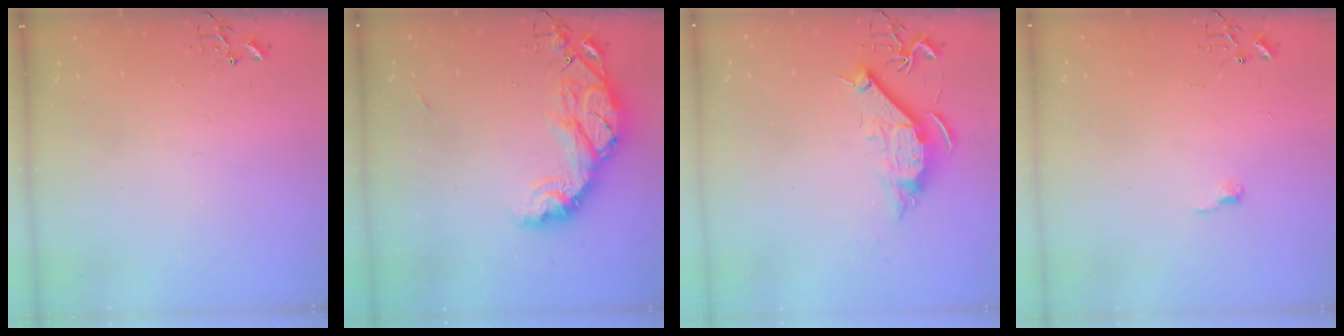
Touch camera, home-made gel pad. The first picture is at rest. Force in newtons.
{"total": 15.7, "press": 15.7, "slide": 1.4}
{"total": 10.1, "press": 10.0, "slide": 0.8}
{"total": 4.4, "press": 4.4, "slide": 0.4}